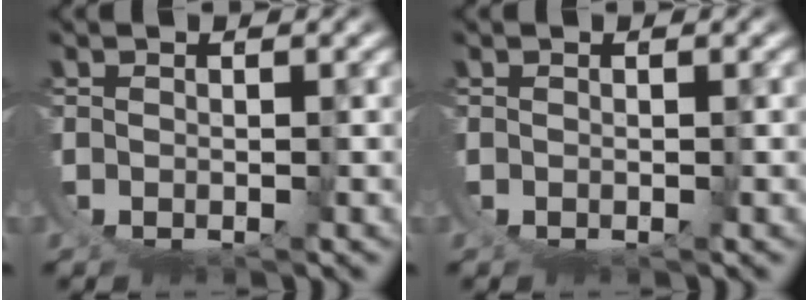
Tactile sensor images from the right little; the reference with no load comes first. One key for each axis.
{"total": 0.0}